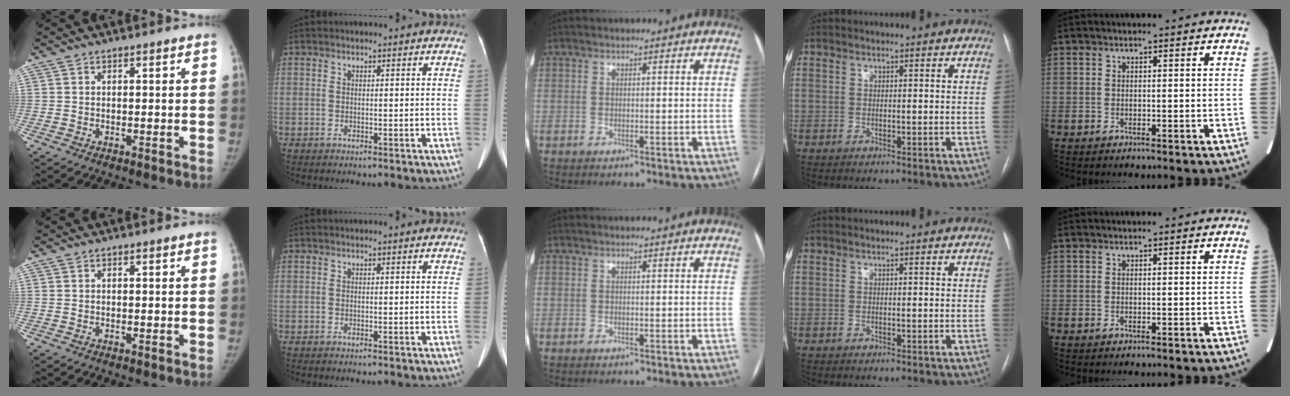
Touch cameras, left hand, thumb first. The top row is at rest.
{}